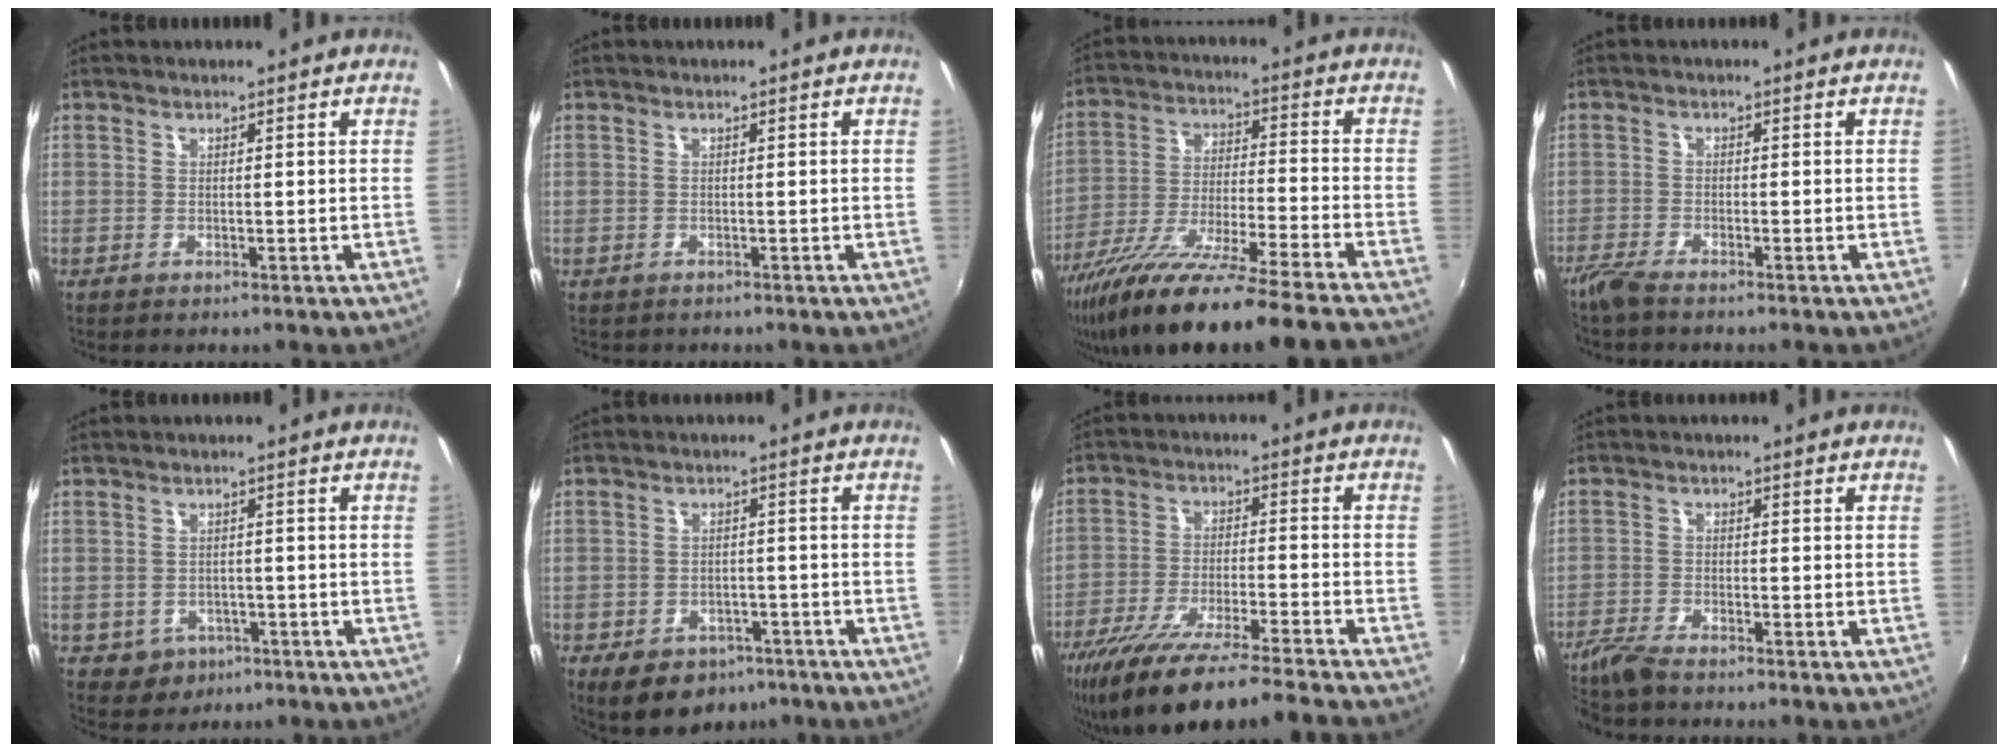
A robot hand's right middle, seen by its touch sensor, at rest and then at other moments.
{"total": 0.6, "force": [-0.5, 0.4, 0.0], "torque": [-0.005, -0.002, -0.007]}
{"total": 23.8, "force": [-20.0, -1.0, 12.7], "torque": [-0.215, -0.067, -0.329]}
{"total": 3.5, "force": [-3.1, 0.2, 1.6], "torque": [-0.048, -0.012, -0.064]}
{"total": 4.6, "force": [-1.9, 4.0, 1.1], "torque": [-0.035, 0.000, -0.018]}
{"total": 9.6, "force": [-6.1, 6.4, 3.9], "torque": [-0.089, -0.002, -0.075]}
{"total": 16.7, "force": [-14.3, -0.7, 8.5], "torque": [-0.171, -0.035, -0.243]}
{"total": 5.1, "force": [-4.6, 0.5, 2.1], "torque": [-0.061, -0.015, -0.093]}